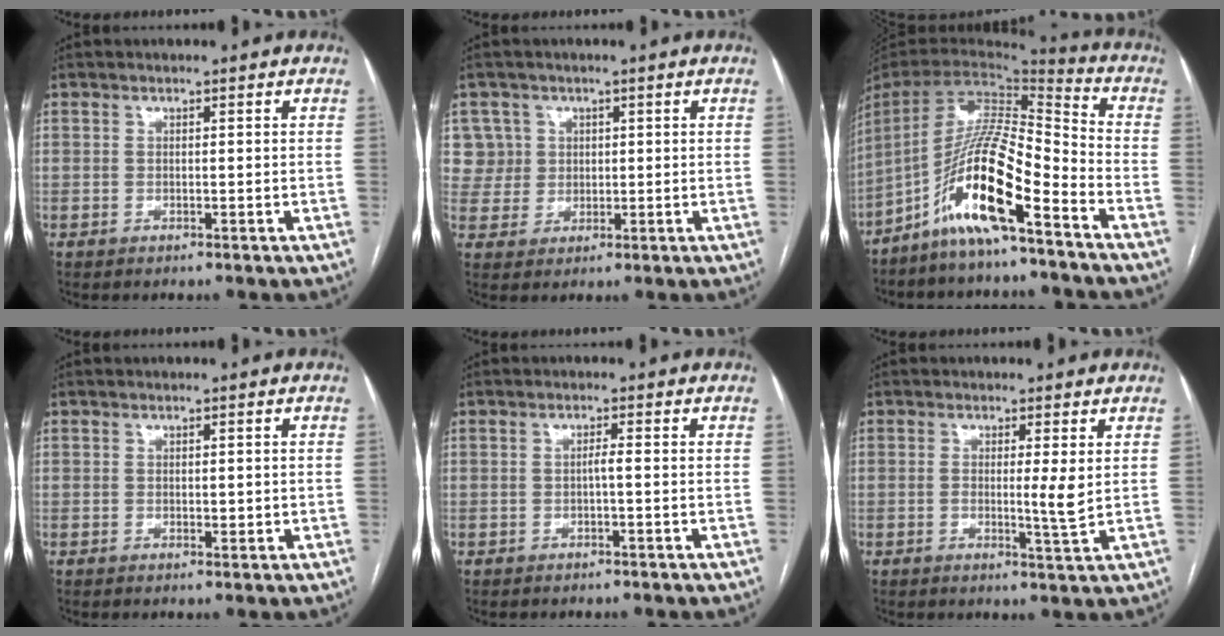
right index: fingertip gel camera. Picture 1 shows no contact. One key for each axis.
{"total": 7.9, "fx": 2.2, "fy": 7.6, "fz": 0.3, "tx": 0.000, "ty": 0.026, "tz": 0.055}
{"total": 15.3, "fx": -9.1, "fy": 1.5, "fz": 12.3, "tx": -0.234, "ty": 0.006, "tz": -0.167}
{"total": 1.3, "fx": 0.0, "fy": 0.6, "fz": 1.1, "tx": -0.013, "ty": -0.003, "tz": 0.003}
{"total": 1.1, "fx": -0.3, "fy": -0.1, "fz": 1.1, "tx": -0.016, "ty": 0.002, "tz": -0.005}
{"total": 3.4, "fx": 0.3, "fy": -0.2, "fz": 3.4, "tx": -0.056, "ty": -0.008, "tz": 0.005}